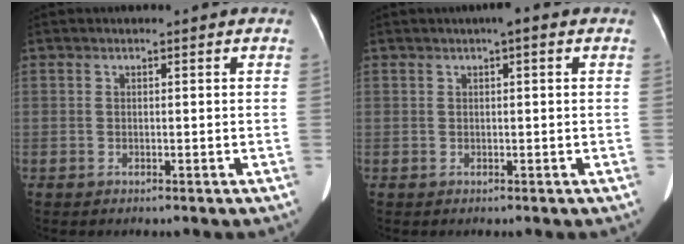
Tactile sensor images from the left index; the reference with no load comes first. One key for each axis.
{"total": 1.8, "fx": 0.8, "fy": 0.3, "fz": 1.6, "tx": -0.026, "ty": 0.008, "tz": 0.007}